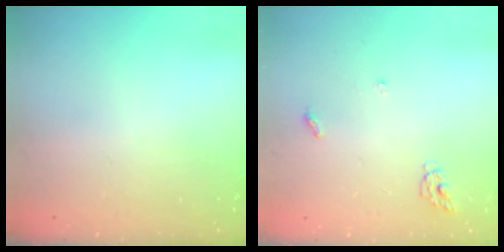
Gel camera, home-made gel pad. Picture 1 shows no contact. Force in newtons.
{"total": 5.0, "press": 5.0, "slide": 0.3}